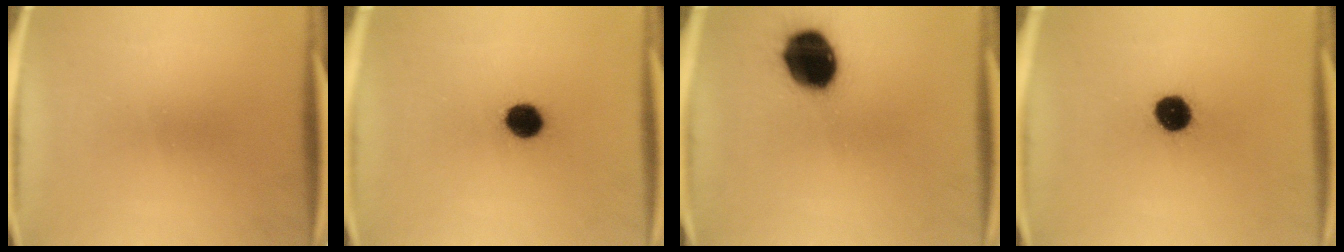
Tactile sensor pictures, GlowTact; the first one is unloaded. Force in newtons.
{"total": 6.7}
{"total": 16.7}
{"total": 8.6}